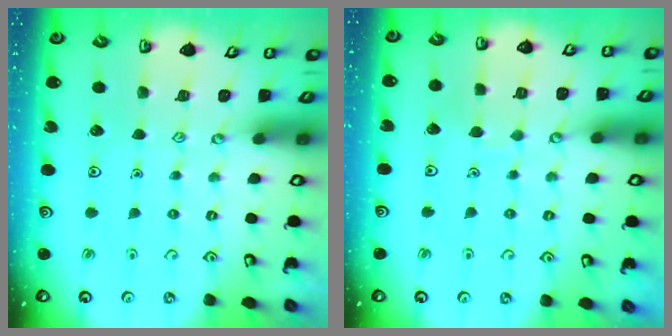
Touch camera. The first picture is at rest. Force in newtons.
{"total": 2.6, "press": 2.6, "slide": 0.1}